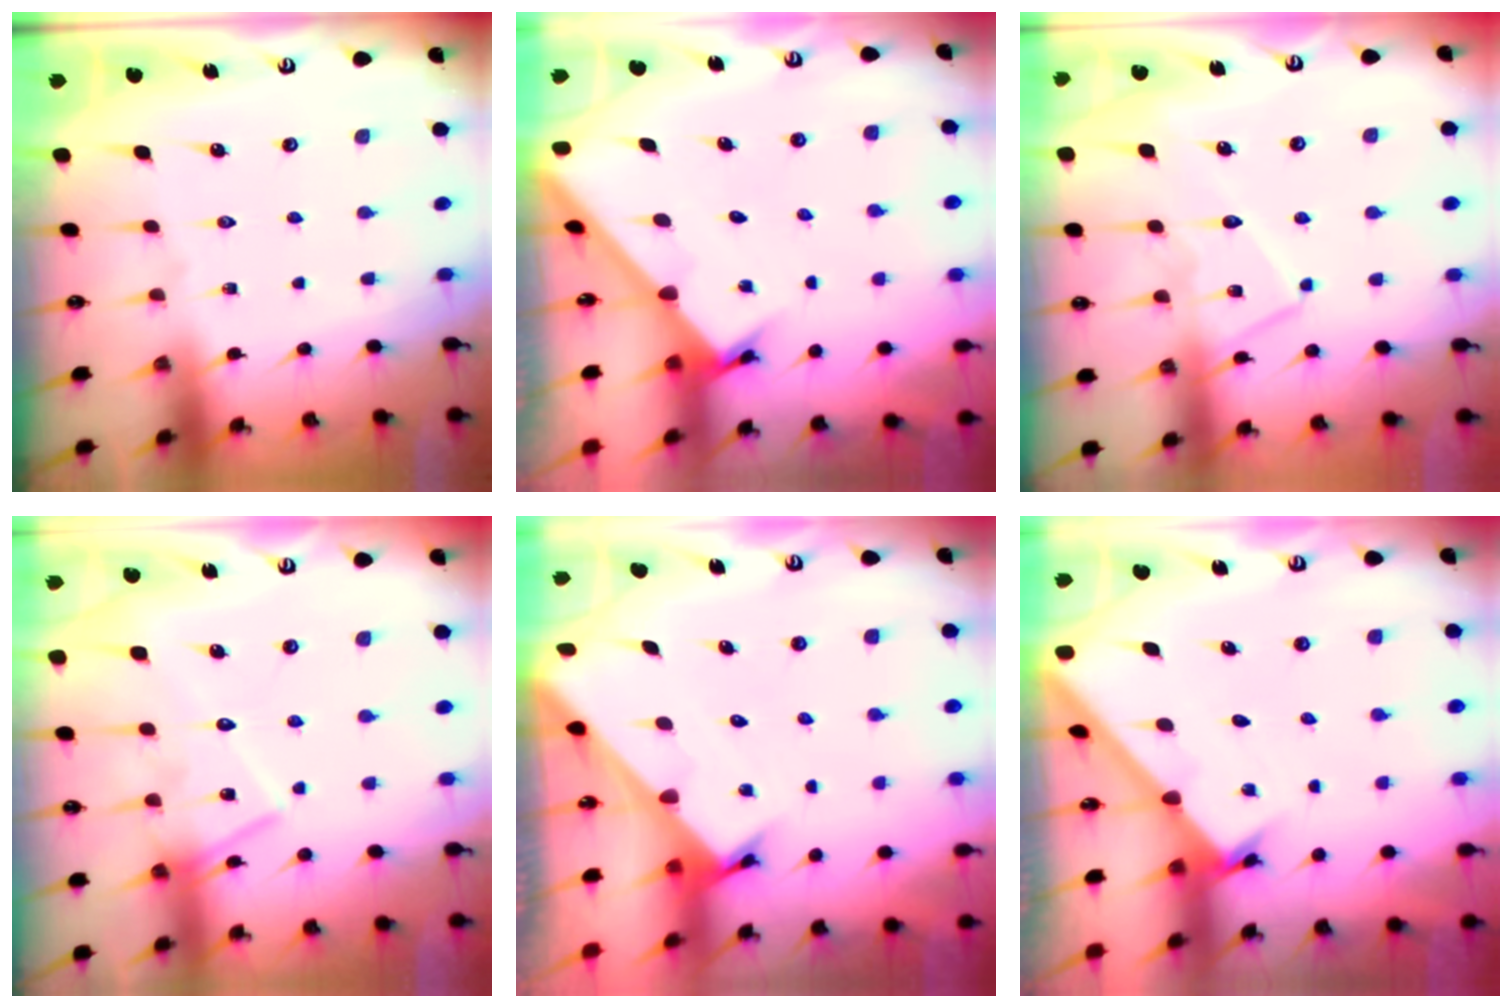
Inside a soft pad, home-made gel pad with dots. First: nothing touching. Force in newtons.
{"total": 1.9, "press": 1.9, "slide": 0.2}
{"total": 11.2, "press": 11.2, "slide": 0.8}
{"total": 14.7, "press": 14.7, "slide": 1.1}
{"total": 2.3, "press": 2.3, "slide": 0.2}
{"total": 1.6, "press": 1.6, "slide": 0.1}